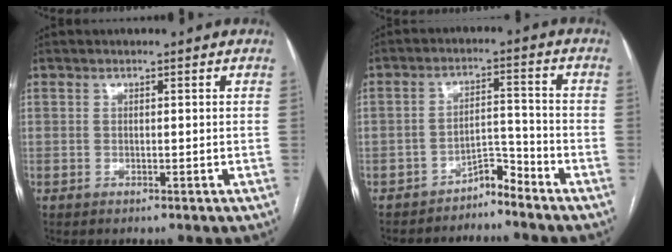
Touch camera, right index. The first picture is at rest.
{"total": 3.7, "force": [-3.7, 0.6, 0.6], "torque": [0.001, 0.008, -0.062]}